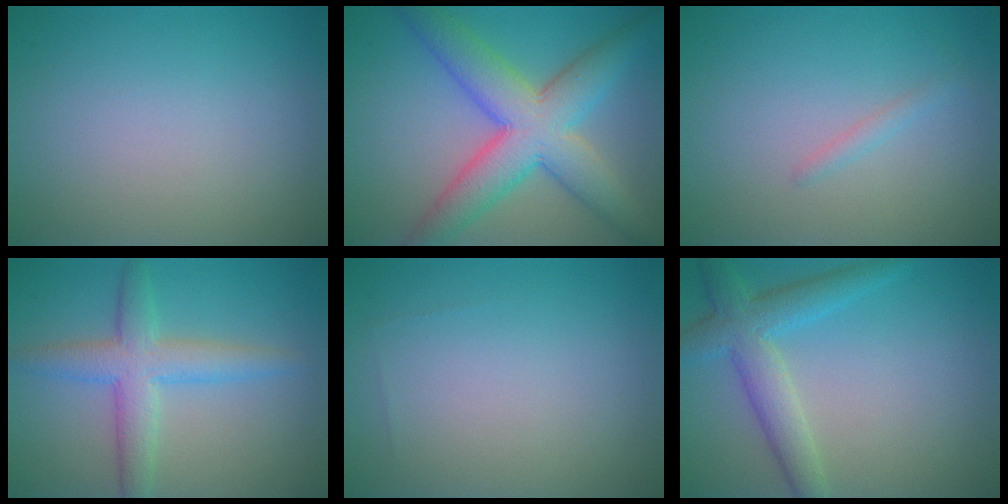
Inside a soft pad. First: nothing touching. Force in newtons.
{"total": 8.4, "press": 8.4, "slide": 0.5}
{"total": 0.8, "press": 0.8, "slide": 0.1}
{"total": 4.4, "press": 4.4, "slide": 0.1}
{"total": 0.0}
{"total": 4.4, "press": 4.4, "slide": 0.2}